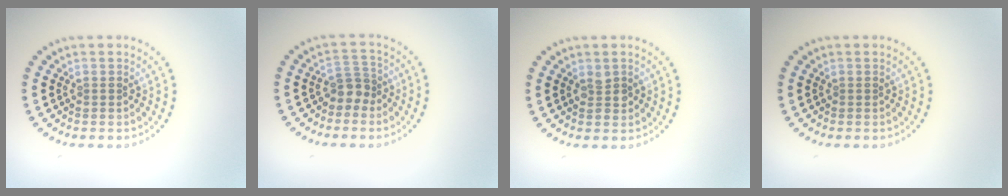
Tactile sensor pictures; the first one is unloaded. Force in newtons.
{"total": 2.0, "press": 1.6, "slide": 1.2}
{"total": 1.2, "press": 1.1, "slide": 0.1}
{"total": 0.0}